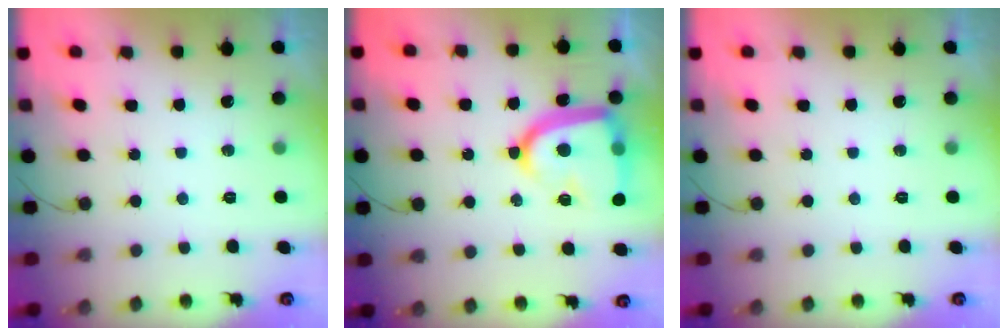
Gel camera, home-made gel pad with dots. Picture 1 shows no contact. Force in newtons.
{"total": 19.6, "press": 19.5, "slide": 1.7}
{"total": 0.0}